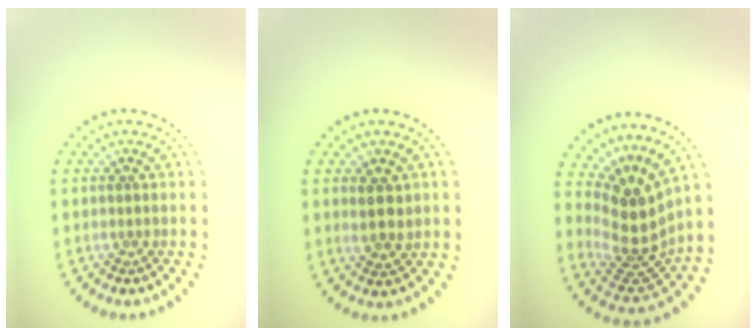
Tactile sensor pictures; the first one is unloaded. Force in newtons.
{"total": 2.3, "press": 2.2, "slide": 0.7}
{"total": 4.6, "press": 3.5, "slide": 3.0}